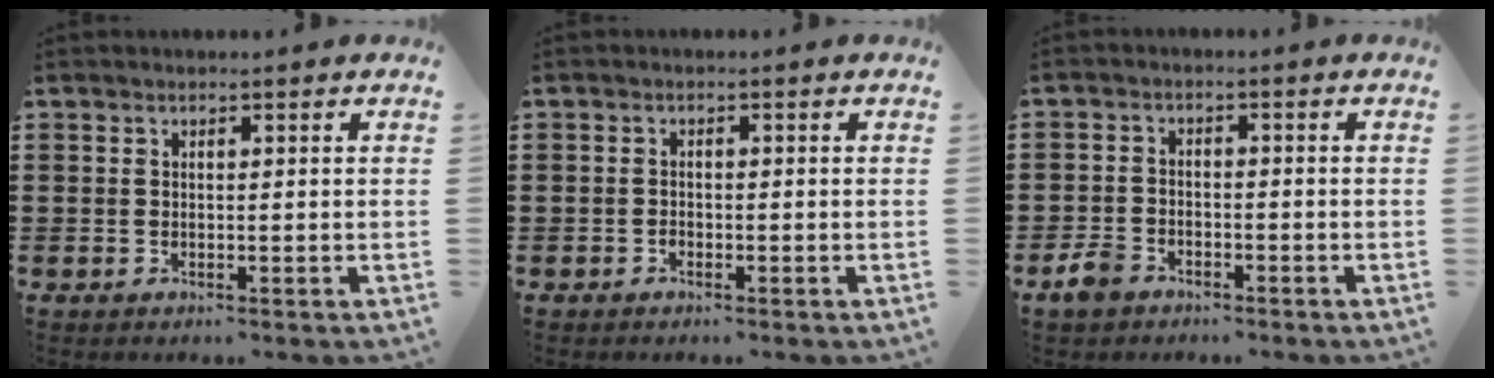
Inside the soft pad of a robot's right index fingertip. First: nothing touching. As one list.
[{"total": 0.6, "force": [-0.6, 0.2, 0.2], "torque": [-0.006, -0.002, -0.011]}, {"total": 3.0, "force": [-2.2, 1.7, 1.1], "torque": [-0.042, -0.003, -0.048]}]